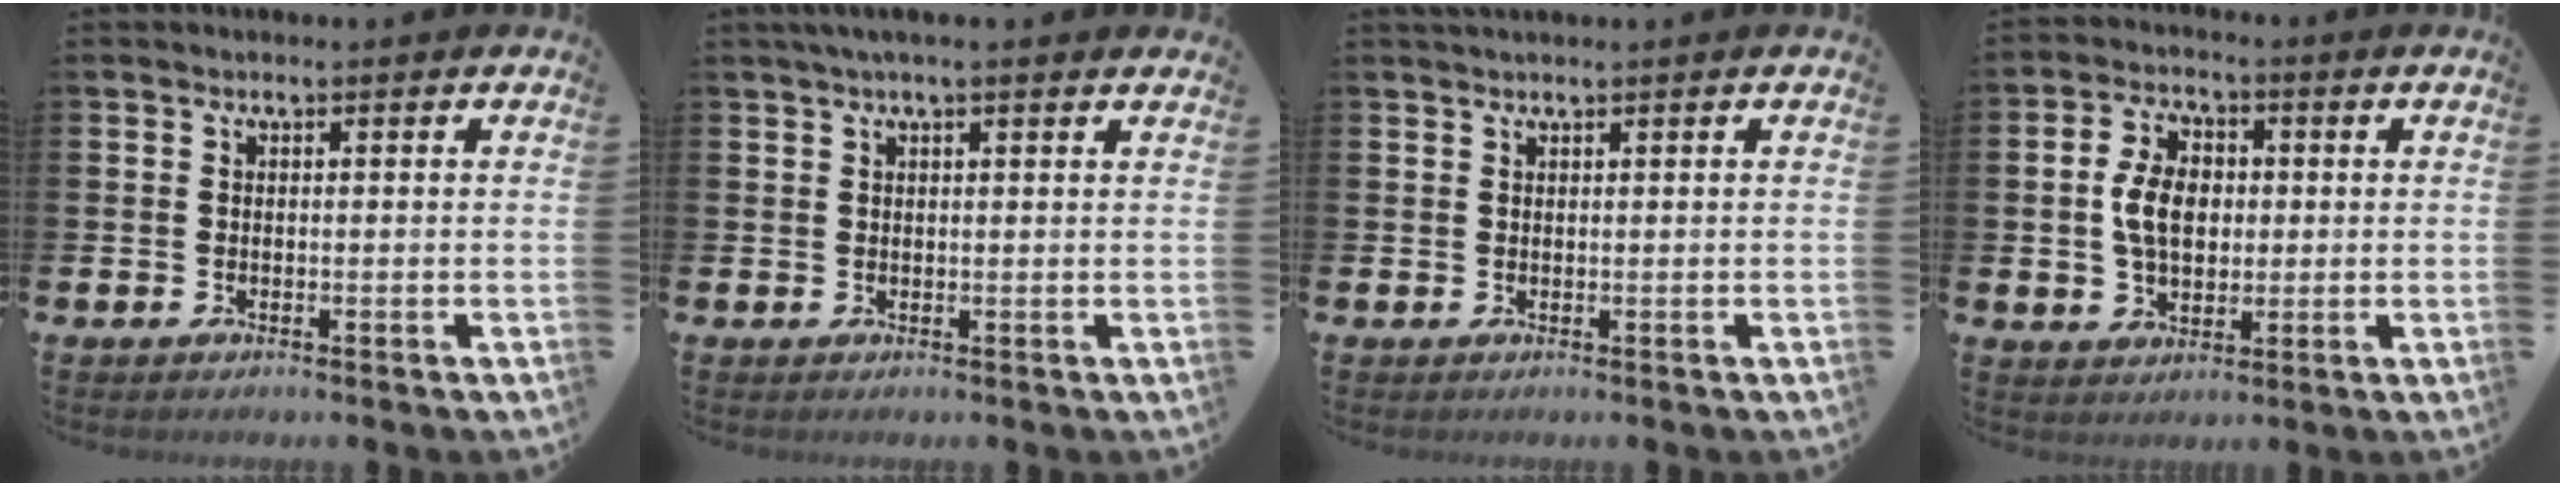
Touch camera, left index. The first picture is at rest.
{"total": 2.0, "force": [1.6, 0.0, 1.2], "torque": [-0.022, 0.002, 0.029]}
{"total": 0.7, "force": [0.6, -0.1, 0.3], "torque": [-0.007, 0.001, 0.012]}
{"total": 6.5, "force": [0.9, 4.5, 4.7], "torque": [-0.087, 0.015, 0.012]}